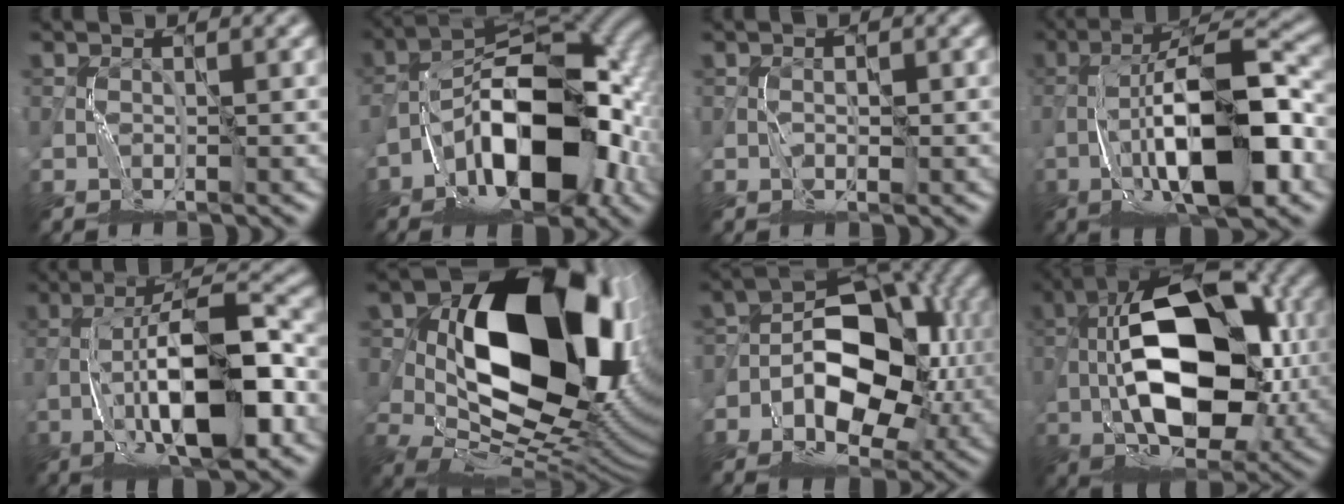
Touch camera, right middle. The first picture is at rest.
{"total": 13.4, "force": [-4.8, 6.7, 10.6], "torque": [-0.164, 0.002, -0.088]}
{"total": 0.6, "force": [0.0, 0.3, 0.5], "torque": [-0.005, 0.002, -0.001]}
{"total": 12.4, "force": [-3.8, 3.8, 11.1], "torque": [-0.191, 0.013, -0.065]}
{"total": 11.1, "force": [-3.5, 3.4, 10.0], "torque": [-0.180, 0.013, -0.060]}
{"total": 19.0, "force": [3.2, 12.7, 13.9], "torque": [-0.222, -0.019, 0.075]}
{"total": 10.8, "force": [-2.1, 6.8, 8.1], "torque": [-0.125, 0.001, -0.042]}
{"total": 14.3, "force": [-1.0, 7.8, 12.0], "torque": [-0.205, 0.023, -0.030]}